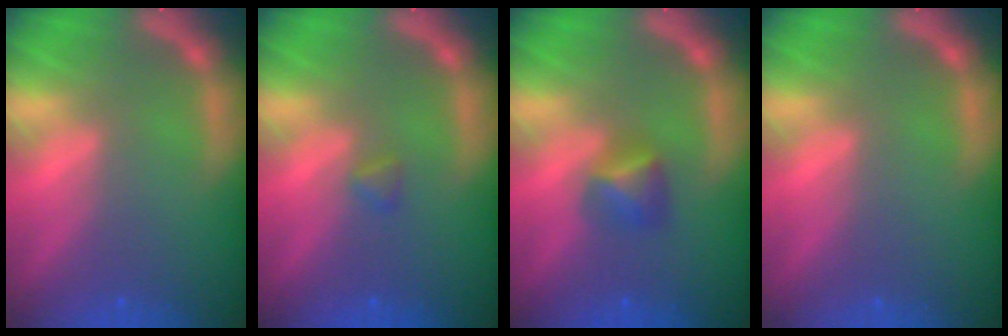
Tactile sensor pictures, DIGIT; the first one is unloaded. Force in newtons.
{"total": 0.9}
{"total": 2.4}
{"total": 0.0}